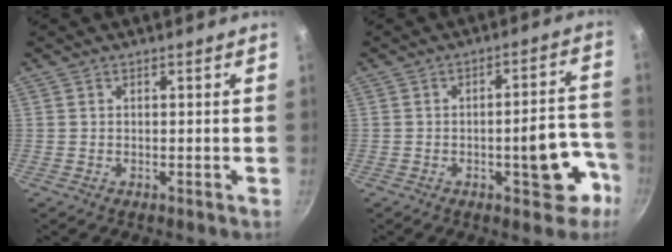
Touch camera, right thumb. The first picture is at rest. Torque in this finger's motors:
{"motor_torque": [2.76, 2.25, 0.99, -0.73, 0.25]}